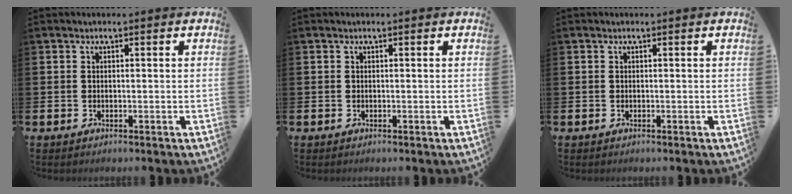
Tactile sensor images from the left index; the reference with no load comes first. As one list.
[{"total": 0.0}, {"total": 0.0}]